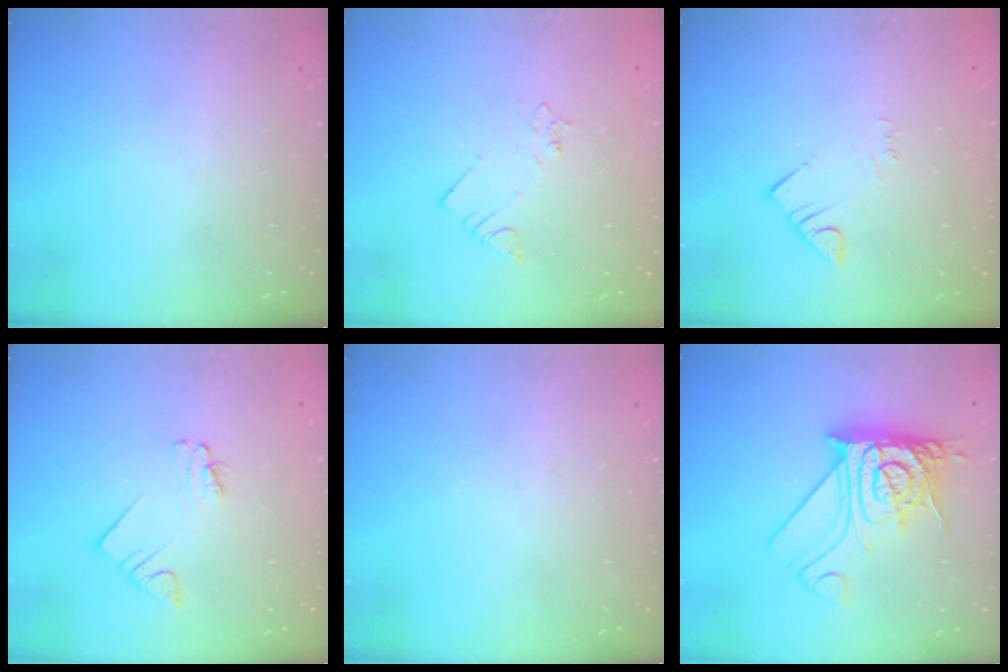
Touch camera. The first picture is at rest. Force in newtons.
{"total": 2.1, "press": 2.1, "slide": 0.4}
{"total": 2.8, "press": 2.8, "slide": 0.2}
{"total": 1.9, "press": 1.9, "slide": 0.1}
{"total": 0.0}
{"total": 15.8, "press": 15.7, "slide": 1.4}